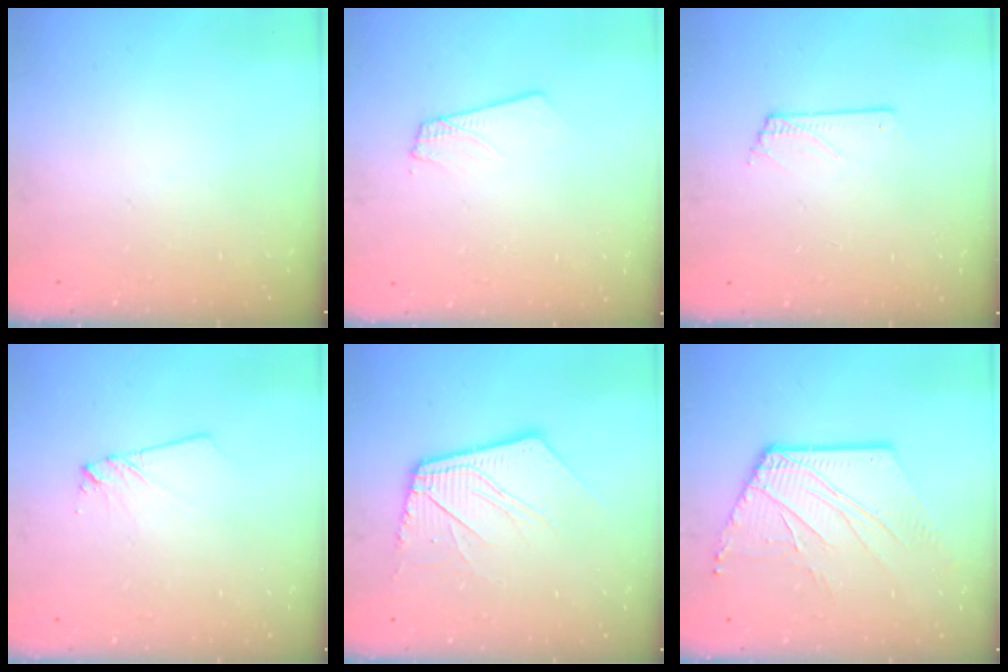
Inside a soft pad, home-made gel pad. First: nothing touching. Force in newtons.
{"total": 1.8, "press": 1.8, "slide": 0.1}
{"total": 0.6, "press": 0.6, "slide": 0.1}
{"total": 3.5, "press": 3.5, "slide": 0.4}
{"total": 12.4, "press": 12.3, "slide": 1.7}
{"total": 10.5, "press": 10.4, "slide": 1.5}